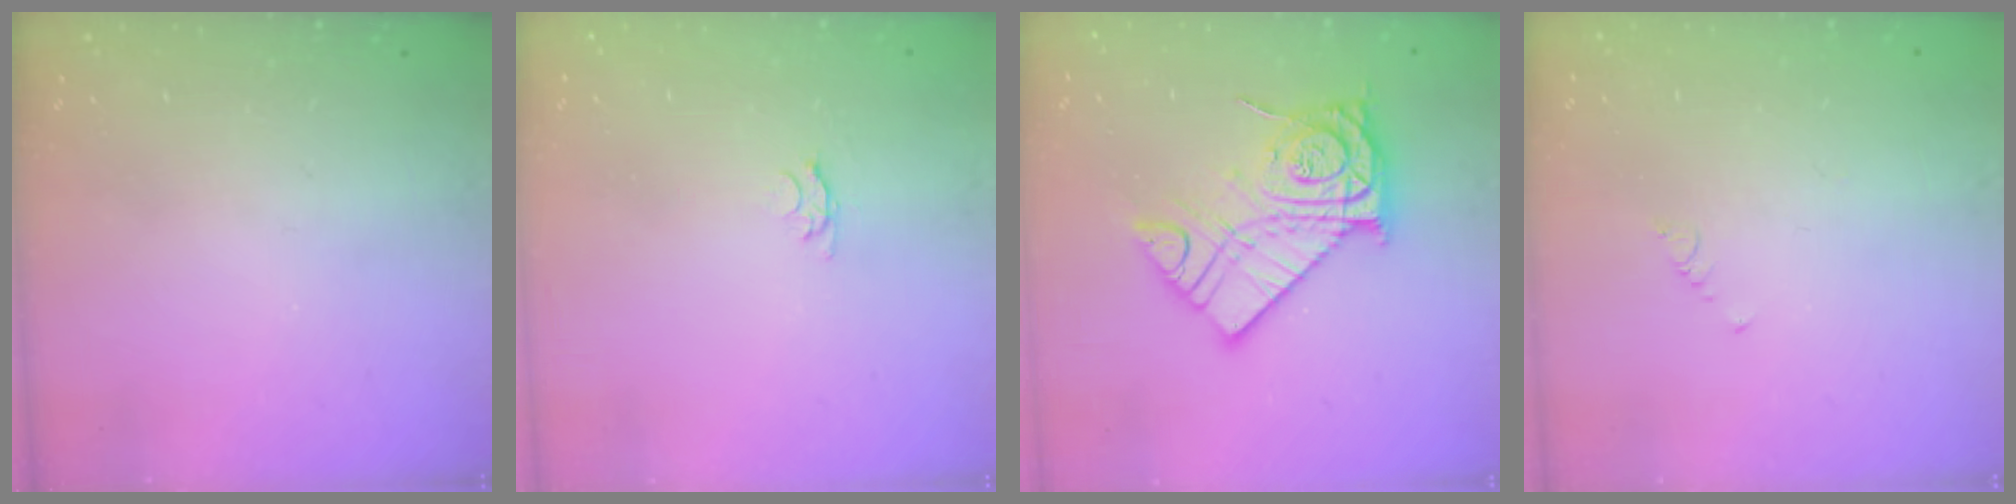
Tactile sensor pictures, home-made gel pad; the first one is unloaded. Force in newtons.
{"total": 3.3, "press": 3.2, "slide": 0.5}
{"total": 14.9, "press": 14.8, "slide": 1.1}
{"total": 0.7, "press": 0.6, "slide": 0.2}